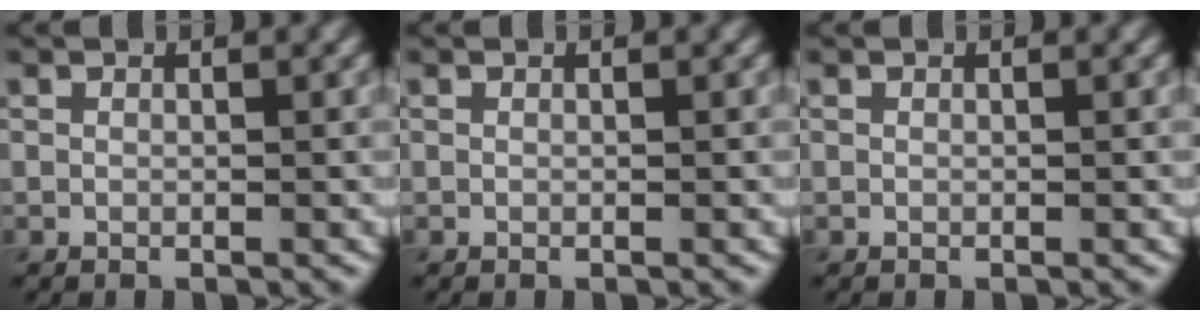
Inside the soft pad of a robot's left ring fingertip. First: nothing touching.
{"total": 0.0}
{"total": 0.0}